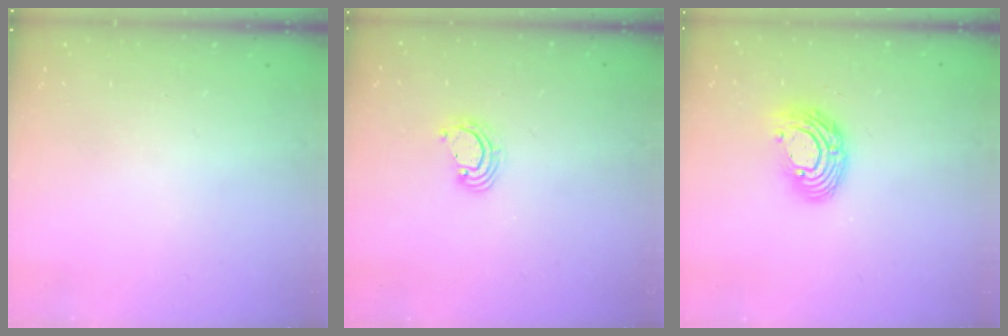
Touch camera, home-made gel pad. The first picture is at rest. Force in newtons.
{"total": 3.7, "press": 3.7, "slide": 0.2}
{"total": 11.3, "press": 11.2, "slide": 1.1}